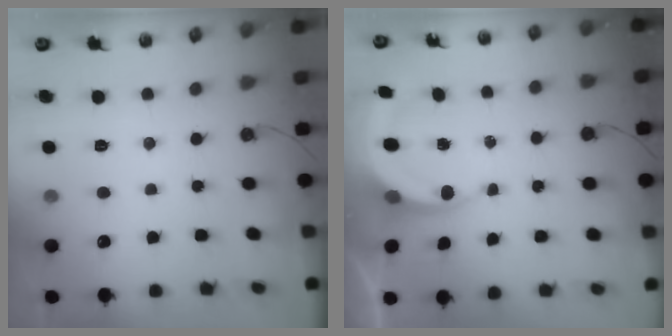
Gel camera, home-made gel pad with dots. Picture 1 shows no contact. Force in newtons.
{"total": 5.5, "press": 5.4, "slide": 0.4}